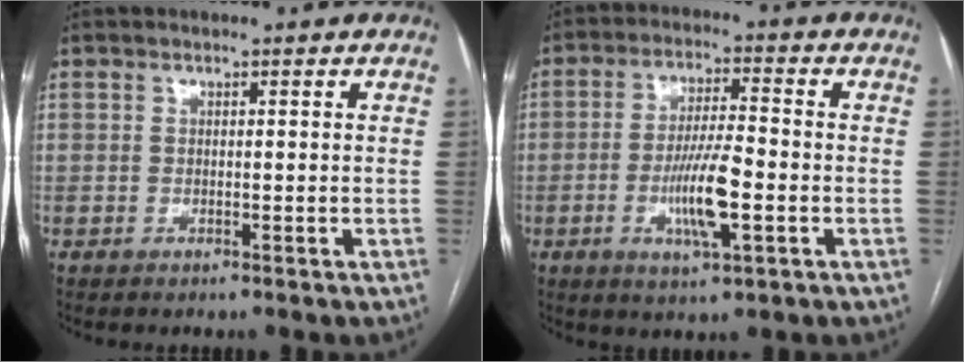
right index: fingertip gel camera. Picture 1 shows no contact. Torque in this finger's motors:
{"motor_torque": [1.86, 0.09, 0.88, 0.21]}